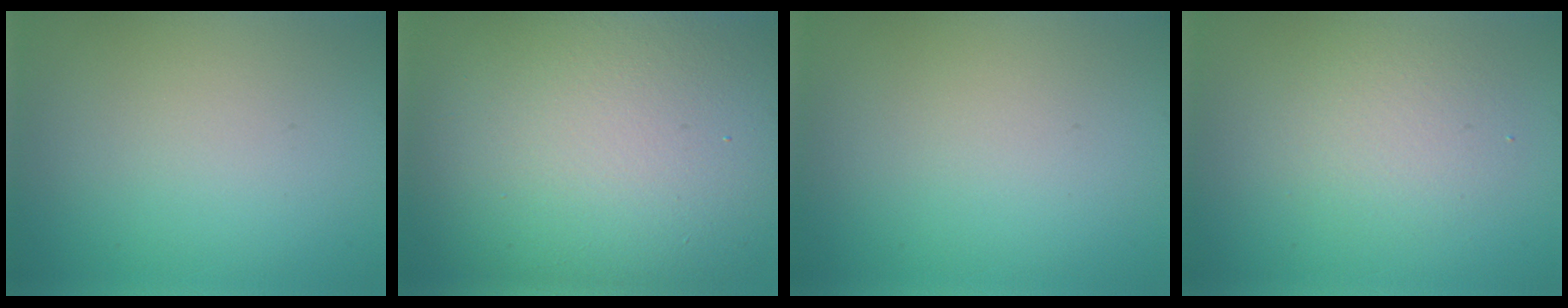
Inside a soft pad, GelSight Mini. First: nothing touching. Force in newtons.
{"total": 18.1, "press": 18.1, "slide": 1.1}
{"total": 0.0}
{"total": 2.9, "press": 2.9, "slide": 0.4}